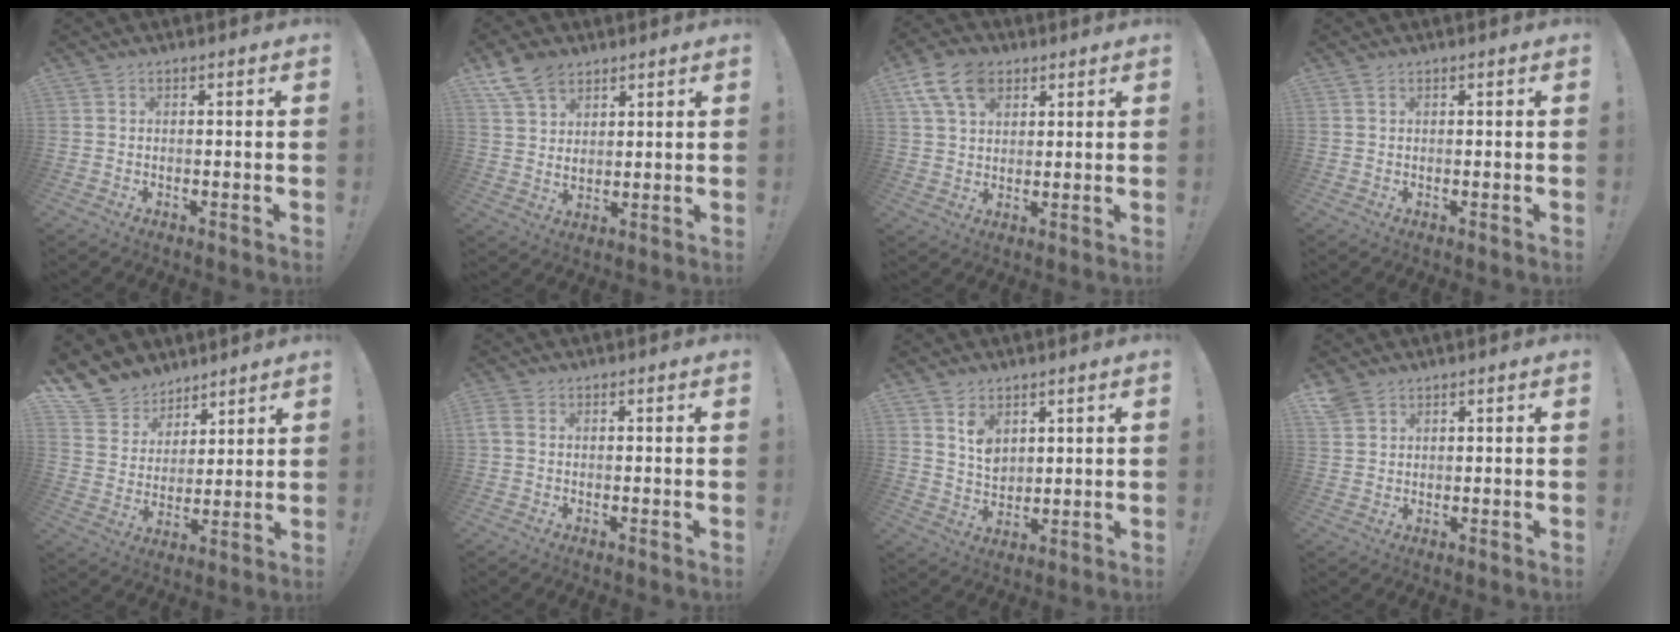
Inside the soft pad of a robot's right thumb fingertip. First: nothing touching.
{"total": 9.4, "force": [6.6, 5.4, 4.0], "torque": [-0.081, -0.029, 0.129]}
{"total": 12.2, "force": [5.9, 8.1, 6.9], "torque": [-0.125, -0.015, 0.114]}
{"total": 0.5, "force": [0.4, 0.3, 0.2], "torque": [-0.001, -0.001, 0.007]}
{"total": 10.3, "force": [8.0, 6.5, 0.7], "torque": [-0.029, -0.072, 0.160]}
{"total": 1.5, "force": [0.4, 1.0, 1.1], "torque": [-0.025, 0.004, 0.009]}
{"total": 6.5, "force": [3.9, 4.3, 2.8], "torque": [-0.035, -0.029, 0.072]}
{"total": 3.5, "force": [2.7, 1.7, 1.3], "torque": [-0.030, -0.010, 0.054]}